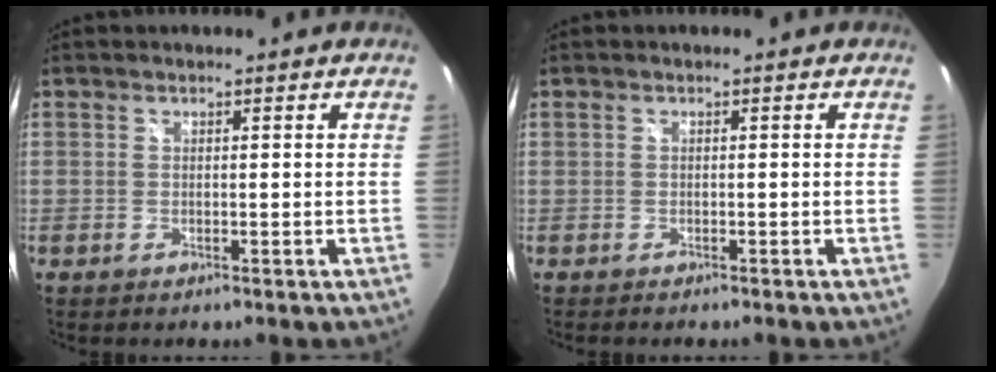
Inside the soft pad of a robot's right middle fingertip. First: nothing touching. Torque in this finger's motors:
{"motor_torque": [-0.61, 0.14, 0.03, -0.01]}